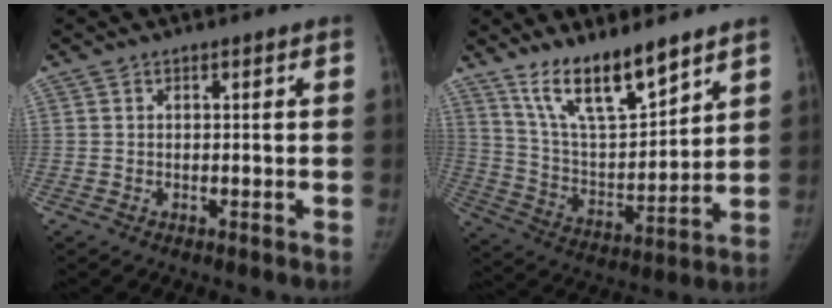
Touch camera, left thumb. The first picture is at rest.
{"total": 14.9, "force": [11.1, 4.2, 9.0], "torque": [-0.132, -0.070, 0.213]}